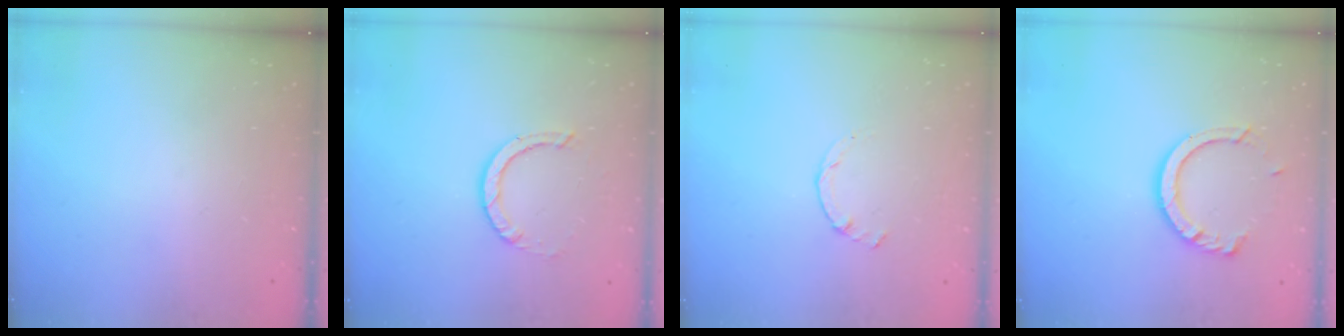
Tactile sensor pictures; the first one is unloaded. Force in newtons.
{"total": 2.9, "press": 2.9, "slide": 0.2}
{"total": 0.9, "press": 0.9, "slide": 0.3}
{"total": 10.0, "press": 10.0, "slide": 0.9}